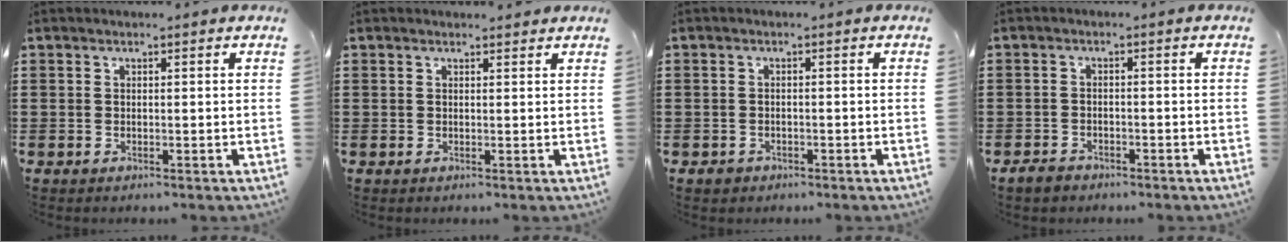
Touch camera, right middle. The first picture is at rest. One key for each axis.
{"total": 1.0, "fx": 0.9, "fy": 0.3, "fz": 0.0, "tx": 0.004, "ty": -0.004, "tz": 0.016}
{"total": 1.0, "fx": -0.6, "fy": 0.7, "fz": 0.0, "tx": -0.002, "ty": 0.001, "tz": -0.014}
{"total": 1.8, "fx": -1.6, "fy": 0.9, "fz": 0.3, "tx": -0.009, "ty": 0.002, "tz": -0.033}